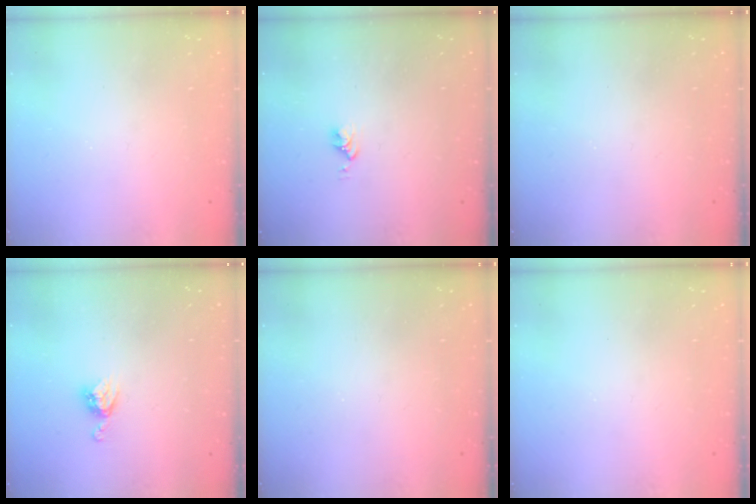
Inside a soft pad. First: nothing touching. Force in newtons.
{"total": 2.8, "press": 2.8, "slide": 0.4}
{"total": 0.0}
{"total": 5.7, "press": 5.7, "slide": 0.5}
{"total": 0.0}
{"total": 0.0}